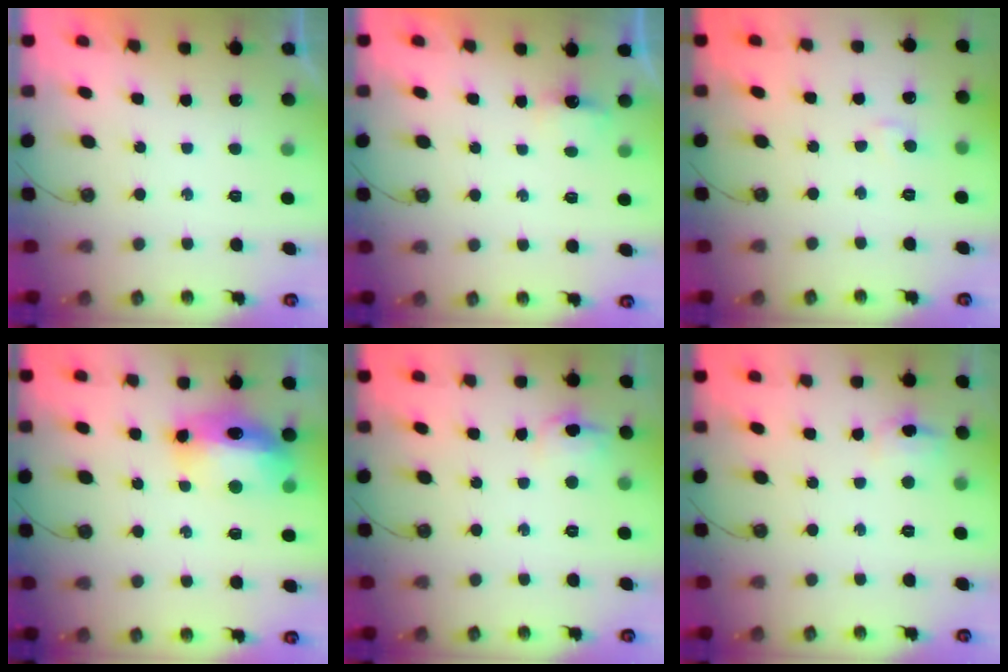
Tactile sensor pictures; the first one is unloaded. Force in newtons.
{"total": 2.6, "press": 2.6, "slide": 0.4}
{"total": 4.0, "press": 3.9, "slide": 0.6}
{"total": 13.9, "press": 13.6, "slide": 2.6}
{"total": 5.9, "press": 5.8, "slide": 1.5}
{"total": 13.9, "press": 5.5, "slide": 12.8}